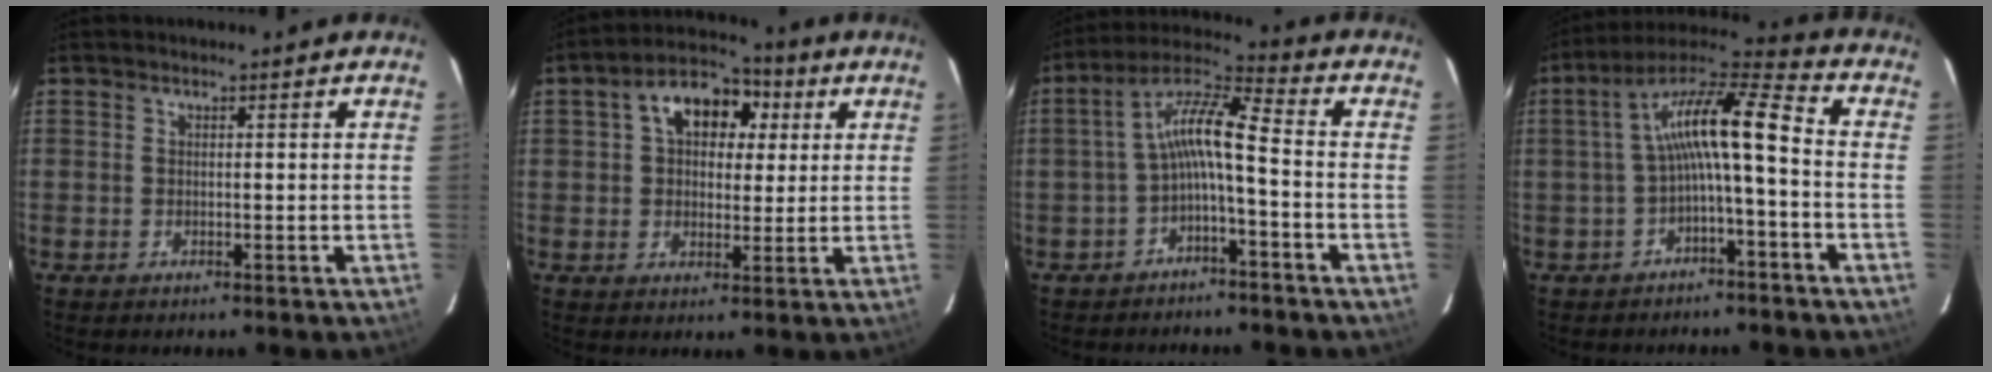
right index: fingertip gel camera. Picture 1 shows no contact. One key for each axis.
{"total": 11.3, "fx": 3.6, "fy": 7.6, "fz": 7.5, "tx": -0.130, "ty": 0.041, "tz": 0.055}
{"total": 8.1, "fx": -2.4, "fy": 1.3, "fz": 7.7, "tx": -0.172, "ty": 0.023, "tz": -0.045}
{"total": 11.3, "fx": -1.5, "fy": 1.9, "fz": 11.0, "tx": -0.217, "ty": 0.027, "tz": -0.029}